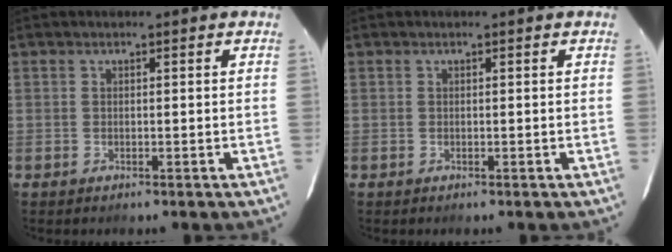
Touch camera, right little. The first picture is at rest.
{"total": 0.0}